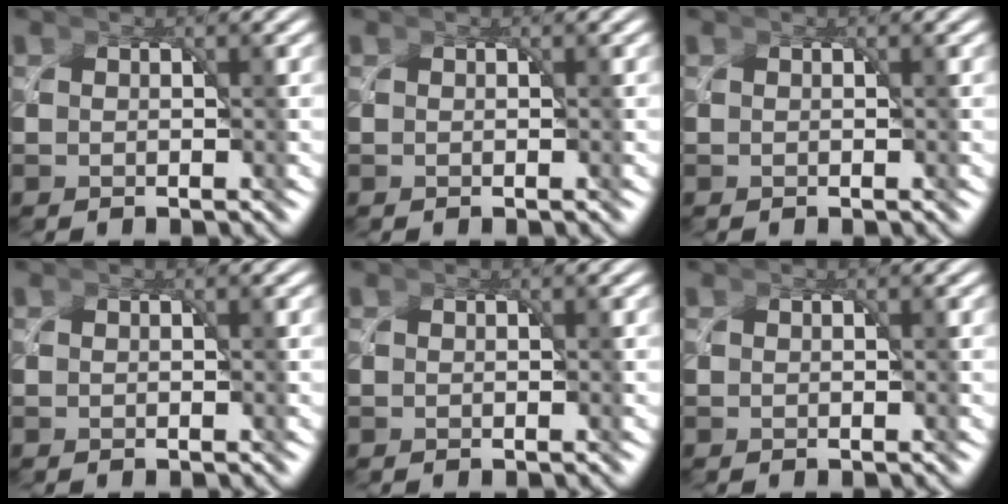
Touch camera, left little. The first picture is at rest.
{"total": 0.0}
{"total": 0.0}
{"total": 0.0}
{"total": 0.0}
{"total": 0.0}